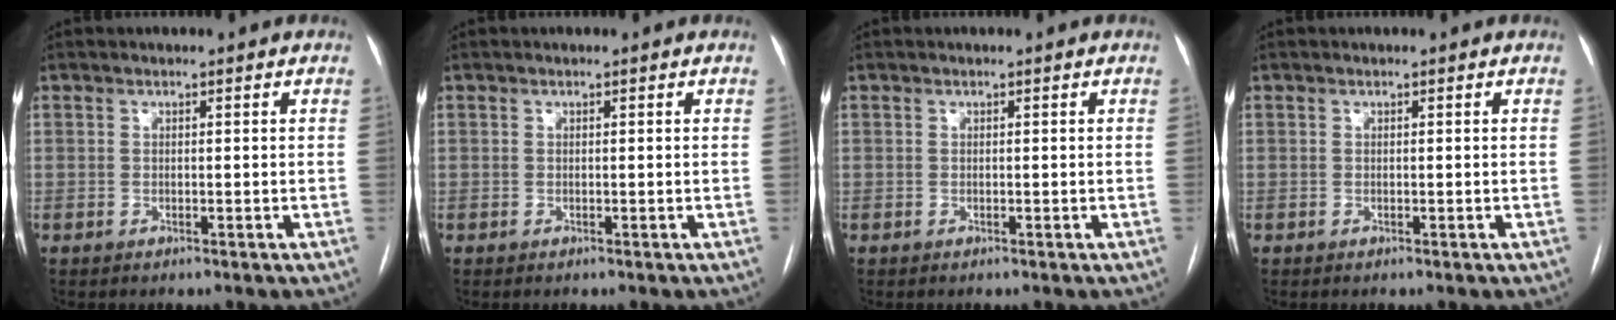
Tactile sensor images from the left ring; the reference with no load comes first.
{"total": 0.0}
{"total": 0.0}
{"total": 0.0}